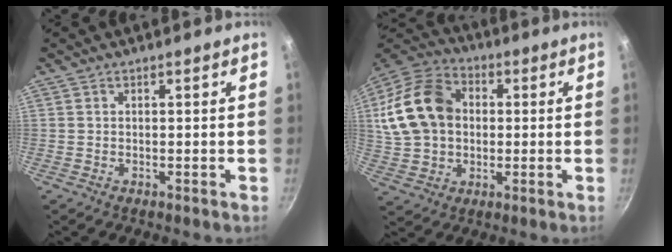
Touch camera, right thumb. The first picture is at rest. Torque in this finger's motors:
{"motor_torque": [1.65, 1.94, 0.62, -0.41, 0.36]}